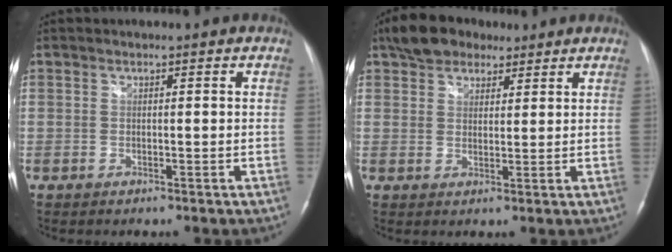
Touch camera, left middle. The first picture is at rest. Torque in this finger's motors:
{"motor_torque": [0.23, -0.18, 0.05, 0.04]}